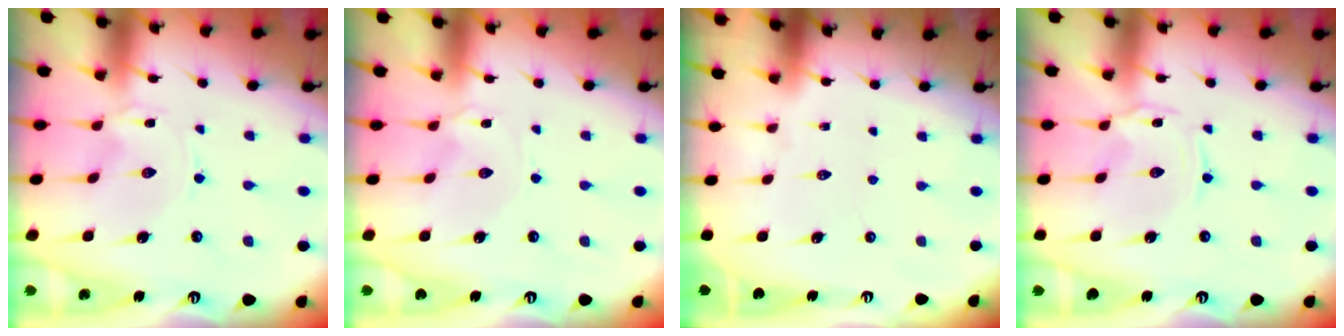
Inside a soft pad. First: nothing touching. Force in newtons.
{"total": 0.0}
{"total": 0.0}
{"total": 0.0}